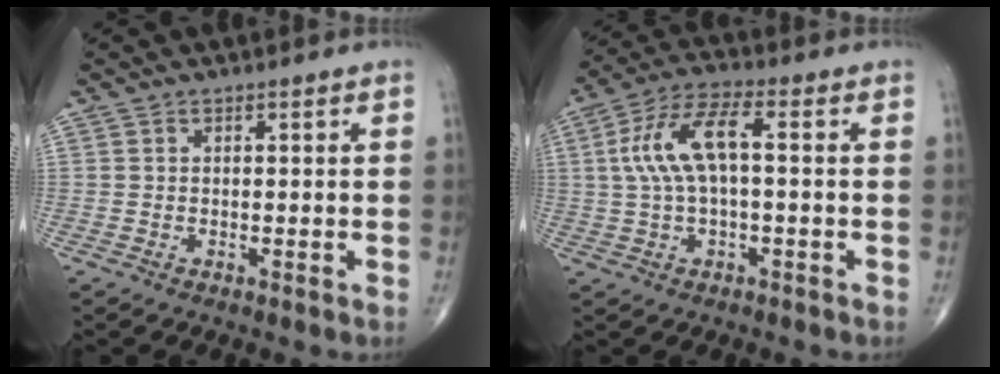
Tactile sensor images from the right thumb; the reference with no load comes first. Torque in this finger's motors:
{"motor_torque": [-0.19, 0.72, 0.80, -0.02, 0.32]}